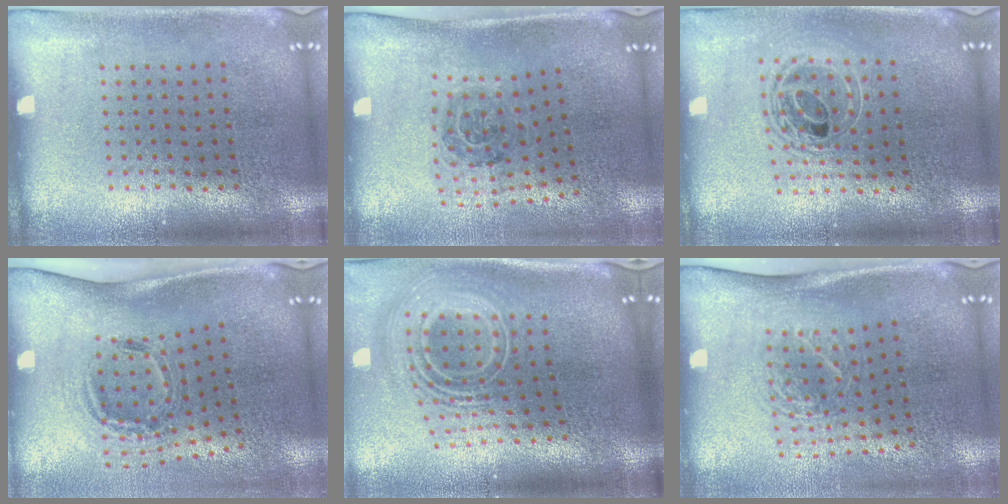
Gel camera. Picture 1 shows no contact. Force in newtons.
{"total": 1.3, "press": 1.1, "slide": 0.7}
{"total": 1.6, "press": 1.4, "slide": 0.8}
{"total": 1.6, "press": 1.1, "slide": 1.1}
{"total": 2.9, "press": 1.9, "slide": 2.2}
{"total": 1.8, "press": 1.3, "slide": 1.2}